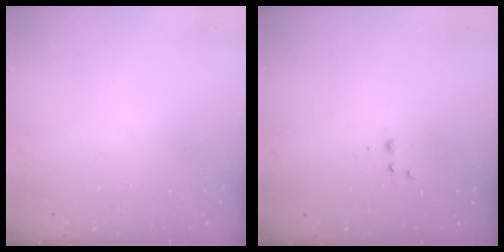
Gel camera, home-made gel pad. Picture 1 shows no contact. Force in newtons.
{"total": 2.9, "press": 2.7, "slide": 1.1}